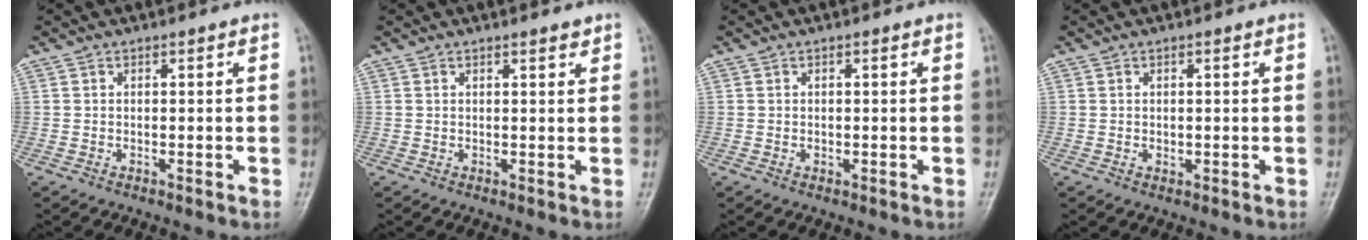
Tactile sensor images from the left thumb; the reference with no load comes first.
{"total": 1.3, "force": [1.0, 0.3, 0.7], "torque": [-0.009, -0.007, 0.015]}
{"total": 0.6, "force": [0.1, 0.5, 0.4], "torque": [-0.005, -0.001, 0.004]}
{"total": 1.0, "force": [0.1, 0.7, 0.7], "torque": [-0.007, -0.001, 0.005]}